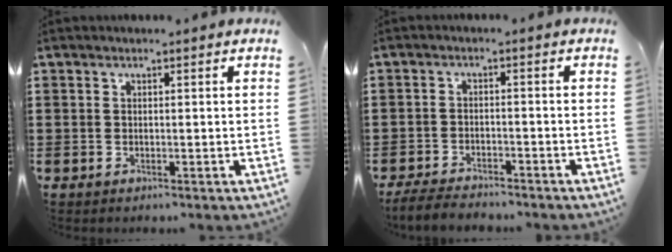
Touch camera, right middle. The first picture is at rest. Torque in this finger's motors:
{"motor_torque": [2.14, 0.00, 0.06, 0.08]}